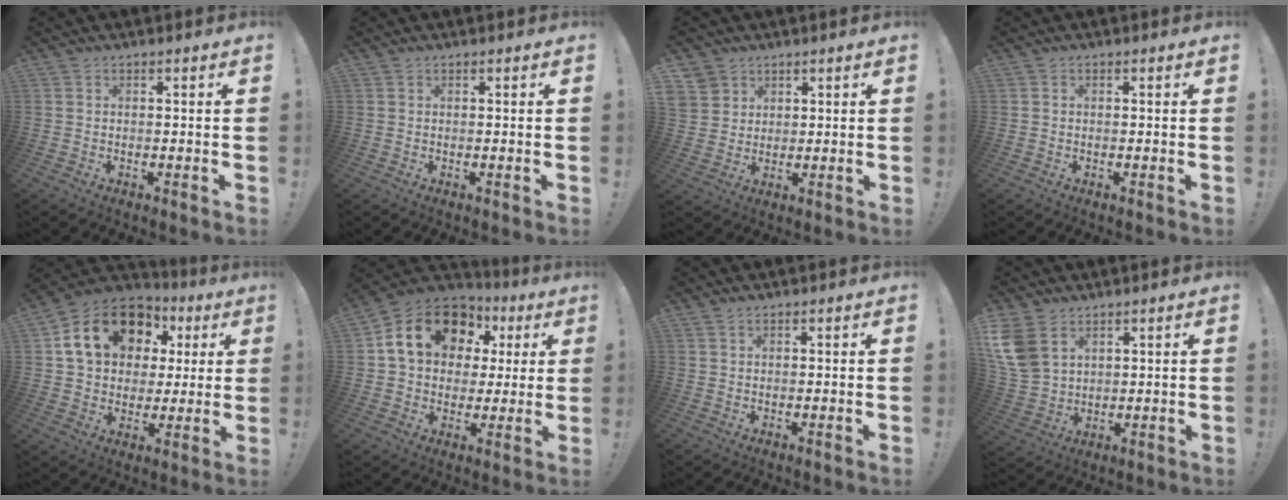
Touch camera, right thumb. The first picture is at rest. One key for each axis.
{"total": 0.0}
{"total": 4.4, "fx": 2.8, "fy": 3.4, "fz": 0.2, "tx": -0.011, "ty": -0.018, "tz": 0.056}
{"total": 0.0}
{"total": 19.1, "fx": 7.0, "fy": 14.3, "fz": 10.5, "tx": -0.171, "ty": -0.007, "tz": 0.145}
{"total": 17.9, "fx": 6.6, "fy": 13.3, "fz": 9.9, "tx": -0.159, "ty": -0.014, "tz": 0.132}
{"total": 0.8, "fx": 0.6, "fy": 0.2, "fz": 0.5, "tx": -0.018, "ty": 0.003, "tz": 0.013}
{"total": 10.2, "fx": 5.4, "fy": 6.6, "fz": 5.6, "tx": -0.126, "ty": -0.021, "tz": 0.111}